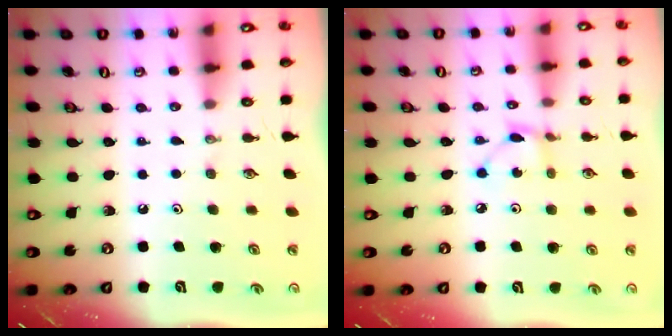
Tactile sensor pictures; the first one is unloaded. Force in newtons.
{"total": 2.6, "press": 2.6, "slide": 0.2}